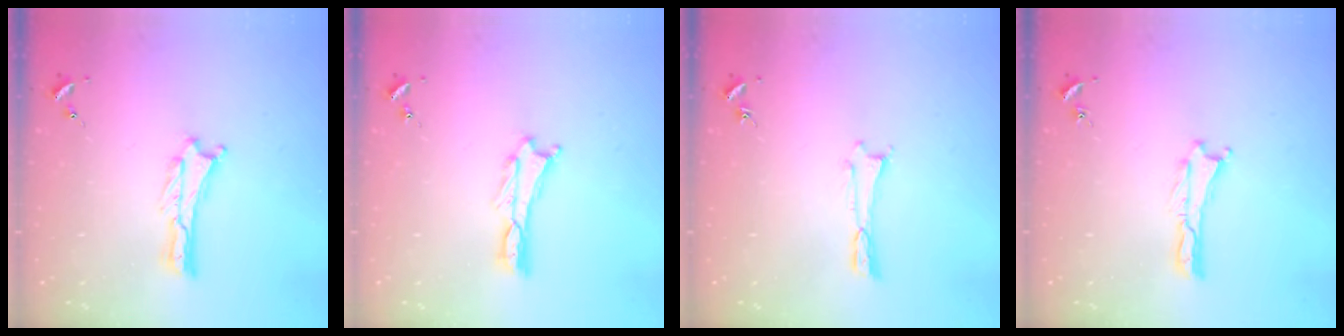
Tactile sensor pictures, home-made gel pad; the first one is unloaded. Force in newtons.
{"total": 0.0}
{"total": 0.0}
{"total": 0.0}